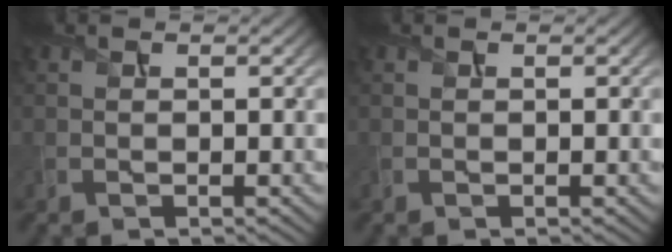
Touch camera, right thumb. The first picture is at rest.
{"total": 0.0}